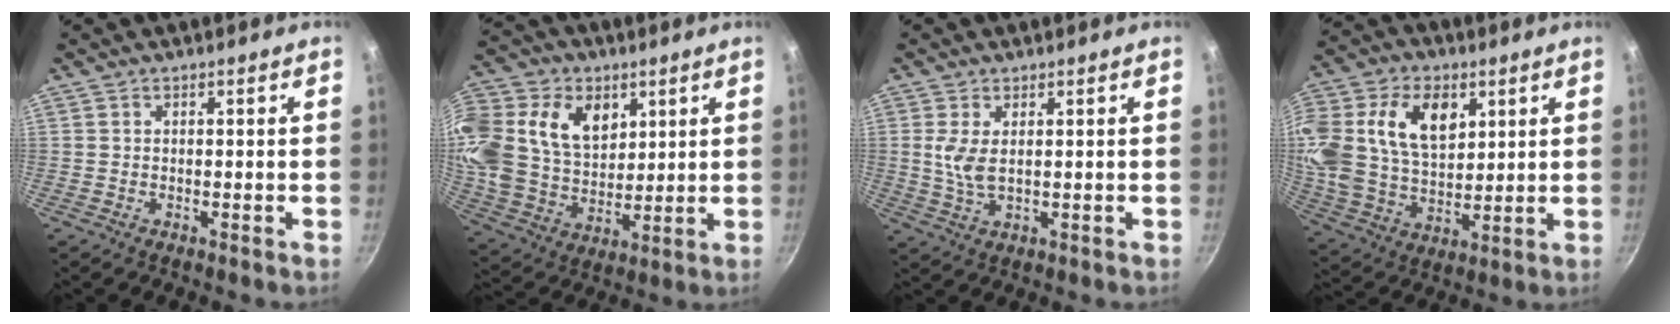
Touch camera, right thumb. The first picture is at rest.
{"total": 25.1, "force": [9.1, 18.2, 14.8], "torque": [-0.320, 0.014, 0.167]}
{"total": 4.6, "force": [0.9, 2.1, 4.0], "torque": [-0.082, -0.007, 0.021]}
{"total": 22.9, "force": [7.5, 15.4, 15.1], "torque": [-0.311, 0.008, 0.139]}